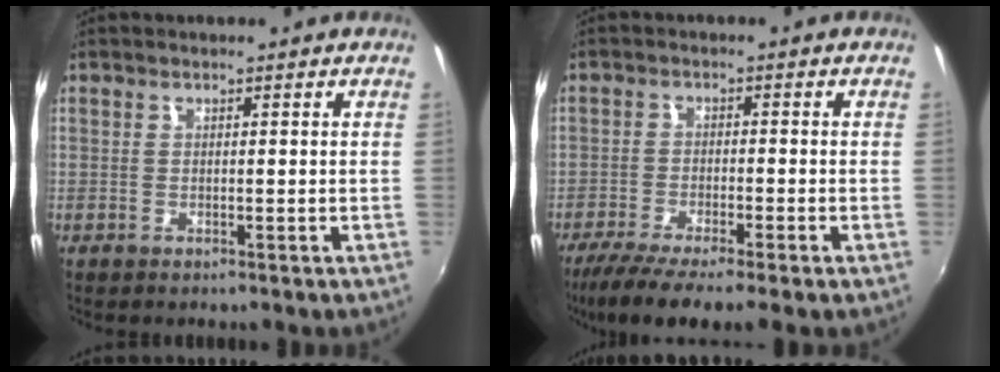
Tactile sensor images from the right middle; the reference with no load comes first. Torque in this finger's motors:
{"motor_torque": [1.09, -1.05, 0.17, 0.13]}